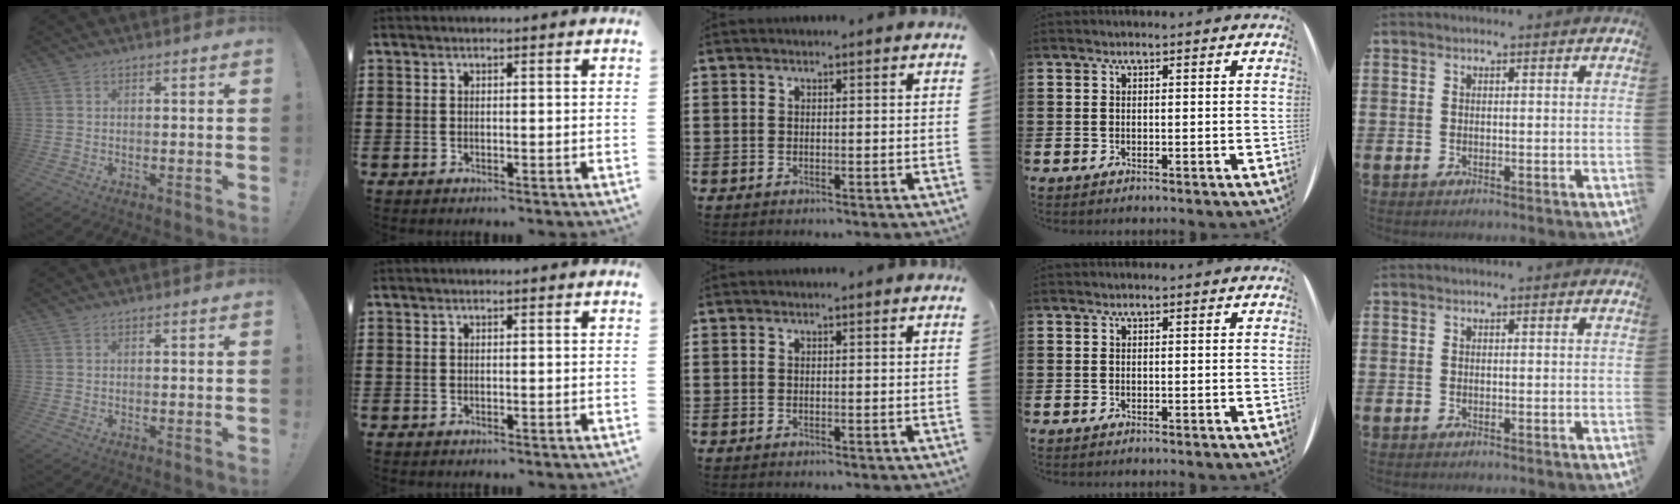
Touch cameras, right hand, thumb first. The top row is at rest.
{}